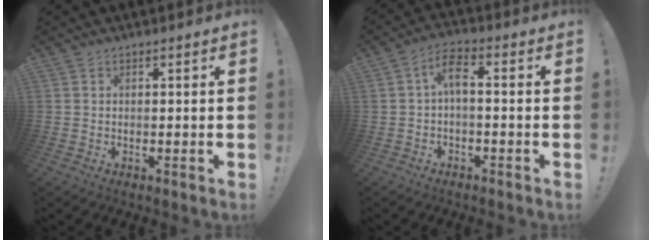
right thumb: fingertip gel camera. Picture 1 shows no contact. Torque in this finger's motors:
{"motor_torque": [0.17, -0.07, 0.28, 0.34, 0.00]}